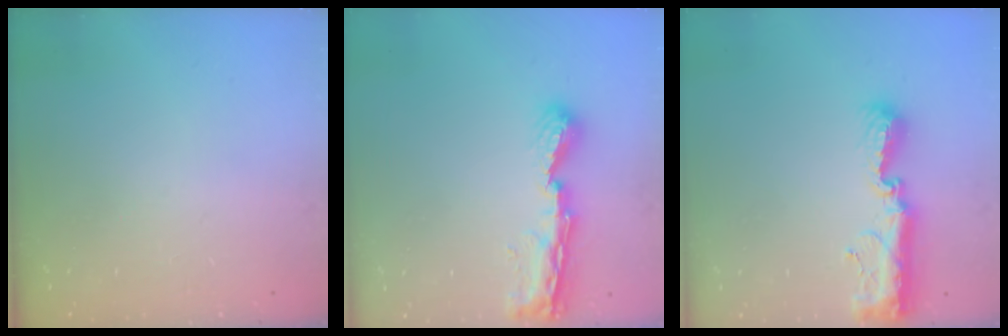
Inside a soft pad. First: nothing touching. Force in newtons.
{"total": 8.4, "press": 8.4, "slide": 1.1}
{"total": 11.5, "press": 11.4, "slide": 0.9}